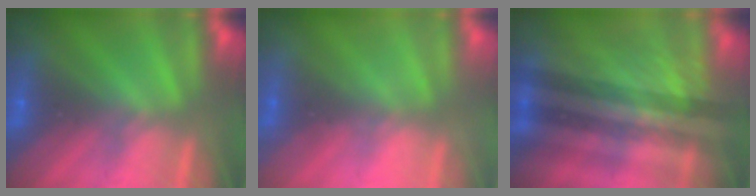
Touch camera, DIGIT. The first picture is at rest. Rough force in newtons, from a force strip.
{"total": 2.1}
{"total": 3.3}